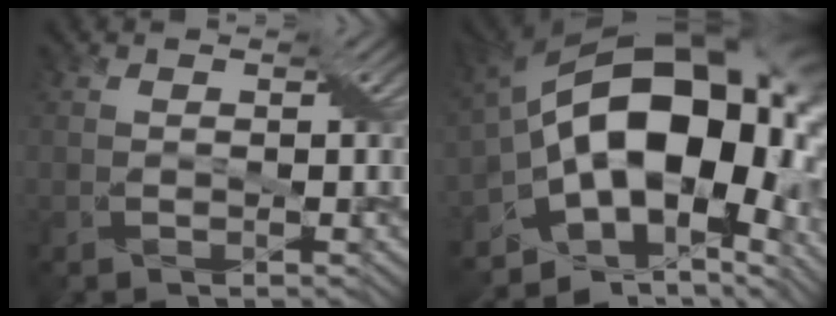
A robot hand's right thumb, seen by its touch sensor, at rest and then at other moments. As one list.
[{"total": 19.7, "force": [-1.8, 12.6, 15.0], "torque": [-0.243, -0.026, -0.016]}]